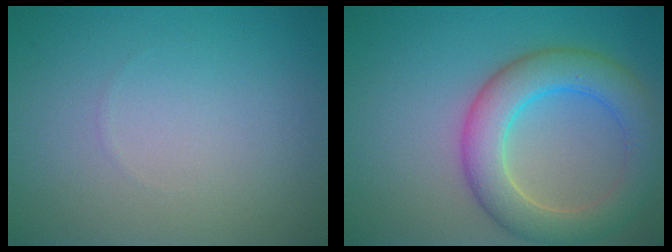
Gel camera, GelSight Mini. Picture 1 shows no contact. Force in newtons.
{"total": 6.6, "press": 6.6, "slide": 0.3}